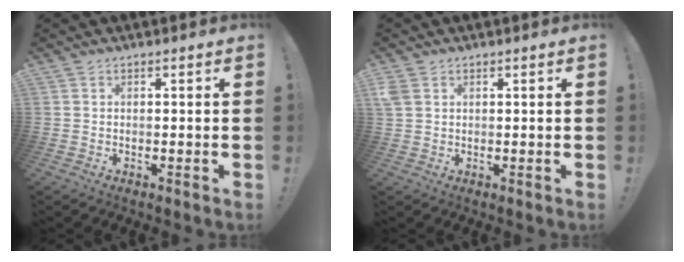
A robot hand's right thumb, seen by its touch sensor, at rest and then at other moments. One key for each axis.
{"total": 3.1, "fx": 1.5, "fy": 2.1, "fz": 1.7, "tx": -0.036, "ty": 0.001, "tz": 0.030}